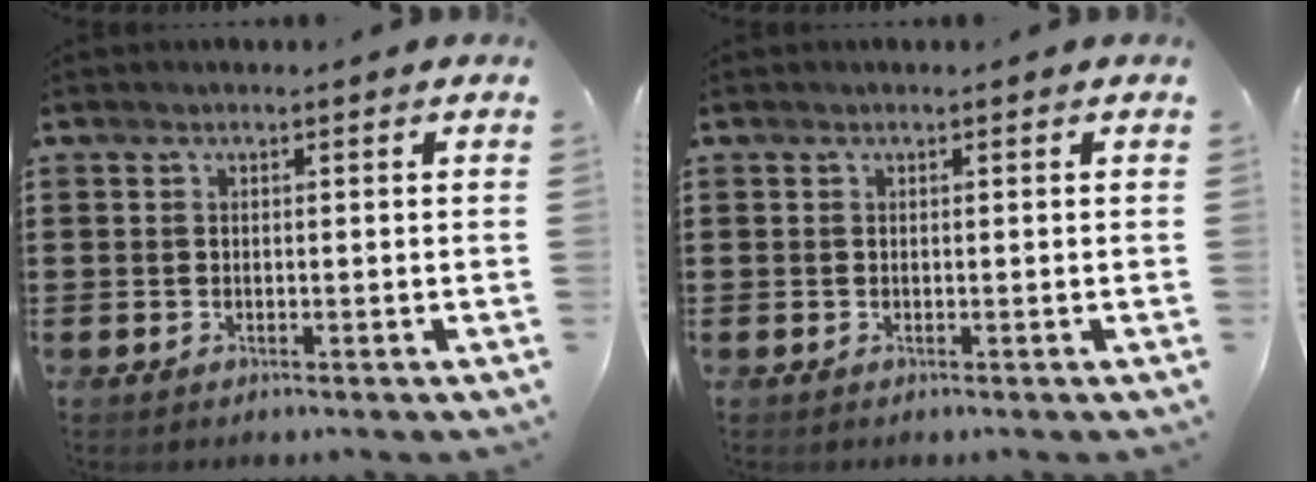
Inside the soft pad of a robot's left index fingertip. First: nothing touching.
{"total": 0.0}